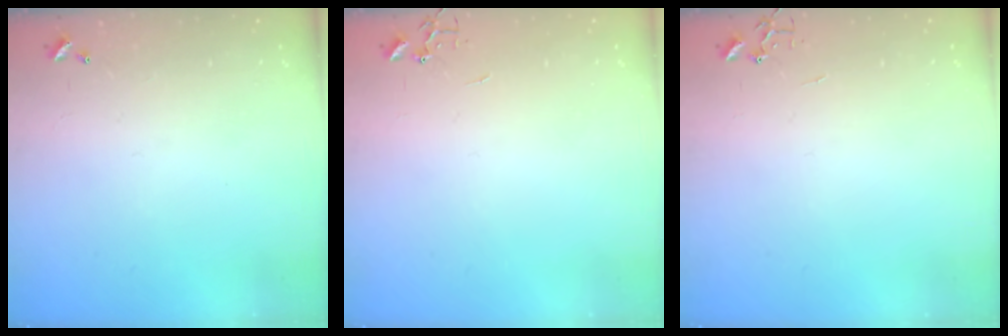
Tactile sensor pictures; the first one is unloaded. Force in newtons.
{"total": 0.0}
{"total": 0.0}